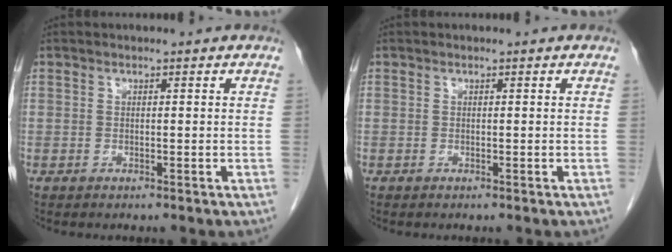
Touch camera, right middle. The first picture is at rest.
{"total": 0.0}